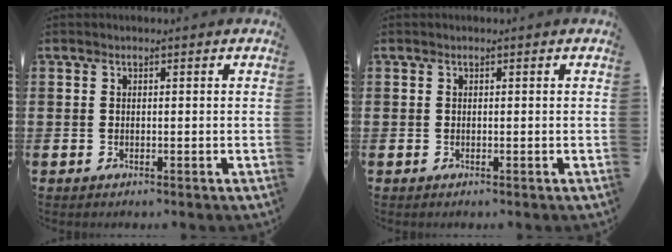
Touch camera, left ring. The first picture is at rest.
{"total": 0.0}